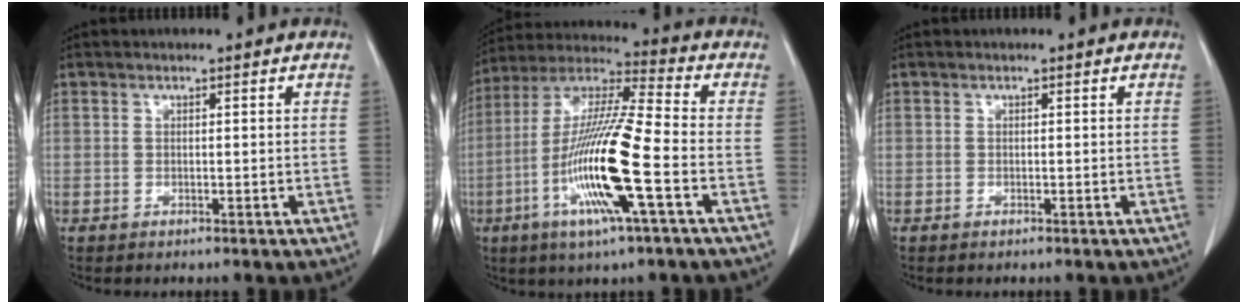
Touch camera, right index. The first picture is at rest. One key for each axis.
{"total": 17.0, "fx": -5.2, "fy": 0.4, "fz": 16.2, "tx": -0.327, "ty": -0.014, "tz": -0.106}
{"total": 0.0}